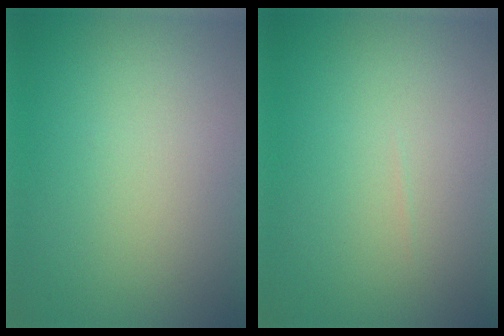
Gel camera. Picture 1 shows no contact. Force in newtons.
{"total": 0.0}